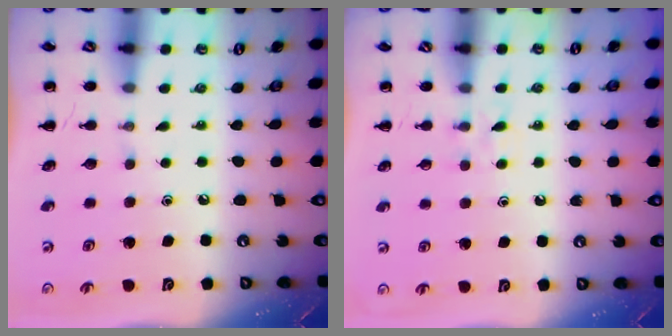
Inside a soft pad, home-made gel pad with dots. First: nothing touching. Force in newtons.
{"total": 3.0, "press": 2.7, "slide": 1.2}